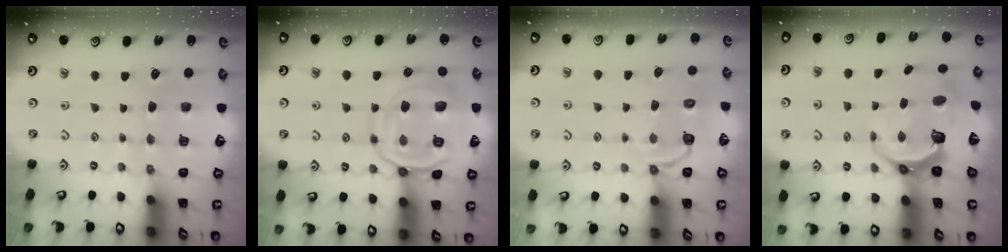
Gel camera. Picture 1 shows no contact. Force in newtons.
{"total": 16.2, "press": 16.1, "slide": 1.6}
{"total": 3.8, "press": 2.9, "slide": 2.5}
{"total": 7.8, "press": 6.6, "slide": 4.3}